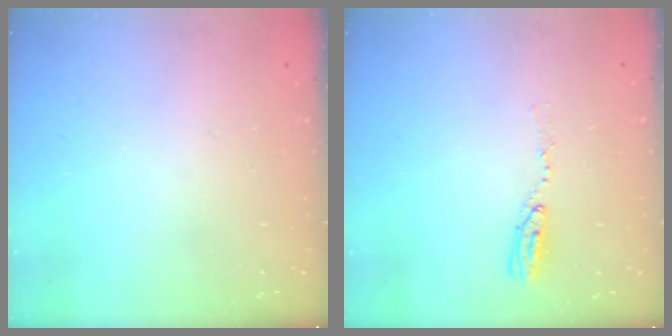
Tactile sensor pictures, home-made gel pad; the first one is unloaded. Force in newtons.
{"total": 4.8, "press": 4.7, "slide": 0.4}